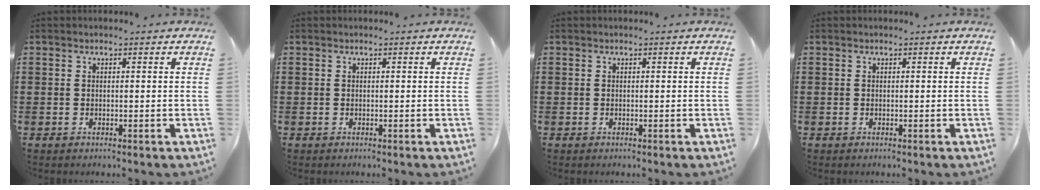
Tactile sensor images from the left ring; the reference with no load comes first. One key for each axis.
{"total": 0.0}
{"total": 0.0}
{"total": 0.0}